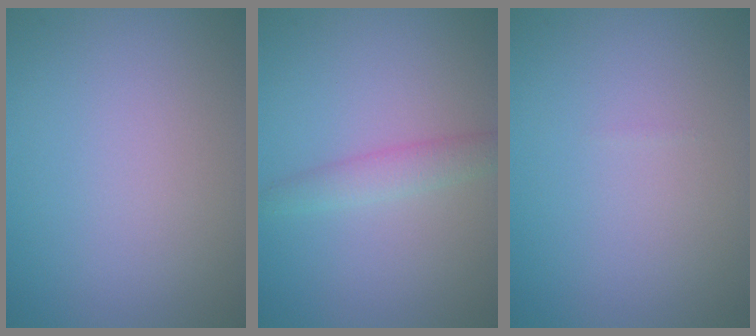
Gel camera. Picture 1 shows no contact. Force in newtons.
{"total": 2.0, "press": 2.0, "slide": 0.0}
{"total": 0.0}